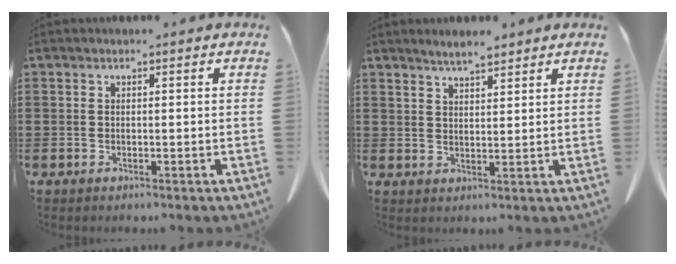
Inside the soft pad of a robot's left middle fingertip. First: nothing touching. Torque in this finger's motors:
{"motor_torque": [0.61, -0.38, 0.19, 0.02]}